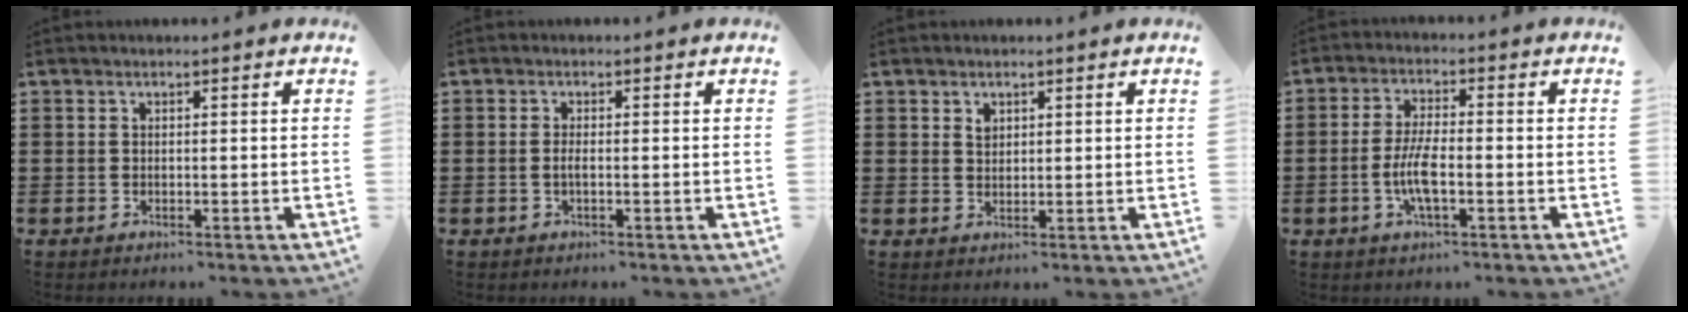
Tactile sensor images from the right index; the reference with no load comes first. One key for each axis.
{"total": 1.2, "fx": -0.4, "fy": 0.2, "fz": 1.1, "tx": -0.029, "ty": -0.004, "tz": -0.009}
{"total": 1.4, "fx": 0.9, "fy": 0.9, "fz": 0.6, "tx": -0.013, "ty": 0.003, "tz": 0.018}
{"total": 5.9, "fx": -1.6, "fy": 1.7, "fz": 5.4, "tx": -0.129, "ty": -0.008, "tz": -0.038}